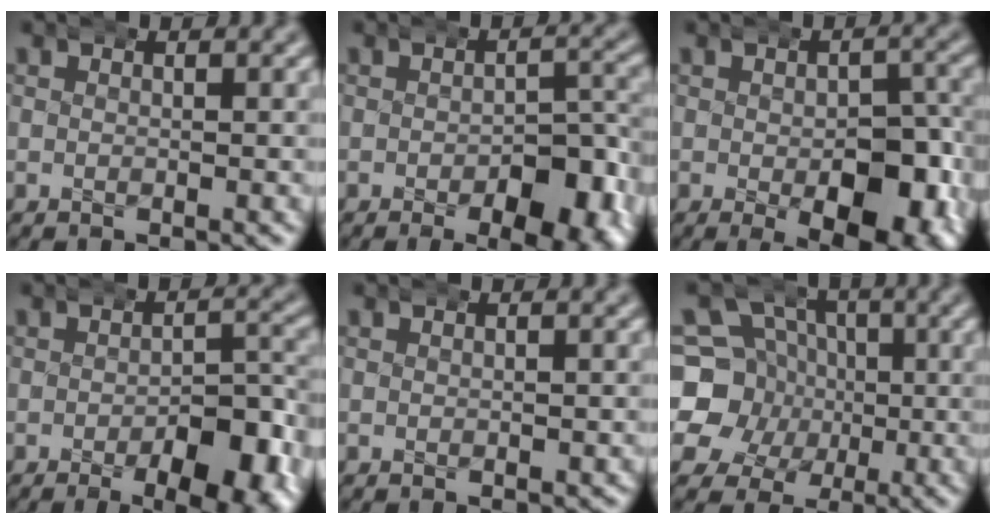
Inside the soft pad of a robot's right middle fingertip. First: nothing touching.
{"total": 6.8, "force": [-2.8, 3.2, 5.3], "torque": [-0.064, -0.012, -0.037]}
{"total": 9.7, "force": [-2.7, 5.0, 7.9], "torque": [-0.108, -0.032, -0.026]}
{"total": 7.4, "force": [-3.0, 3.0, 6.1], "torque": [-0.073, -0.009, -0.043]}
{"total": 0.6, "force": [-0.2, 0.4, 0.4], "torque": [-0.003, -0.003, -0.002]}
{"total": 11.6, "force": [-0.1, 10.8, 4.0], "torque": [-0.100, -0.029, -0.007]}